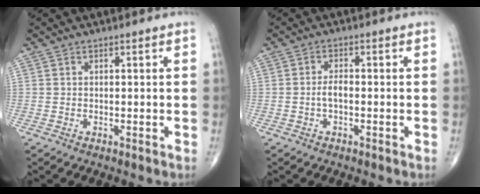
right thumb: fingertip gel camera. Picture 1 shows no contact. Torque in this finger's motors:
{"motor_torque": [0.72, 0.61, 0.28, -0.26, 0.01]}